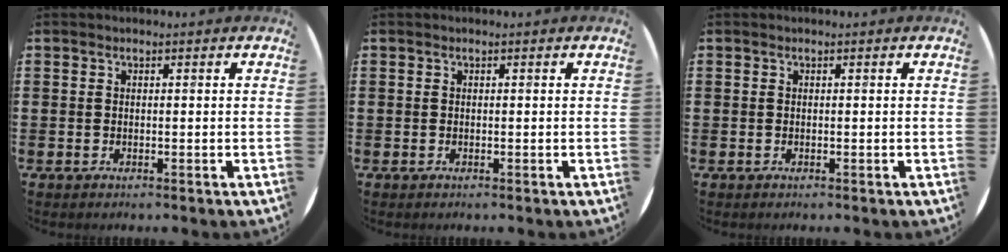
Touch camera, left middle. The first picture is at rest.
{"total": 0.0}
{"total": 0.0}